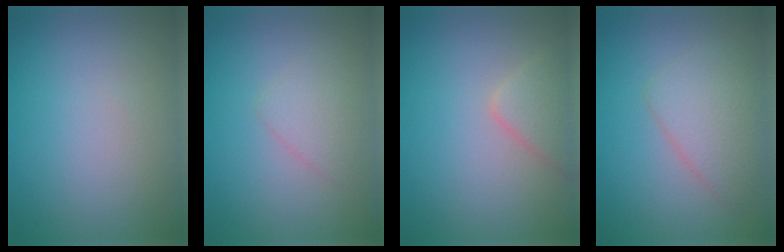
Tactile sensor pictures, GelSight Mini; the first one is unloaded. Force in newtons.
{"total": 1.7, "press": 1.7, "slide": 0.0}
{"total": 2.4, "press": 2.4, "slide": 0.1}
{"total": 3.4, "press": 3.4, "slide": 0.0}